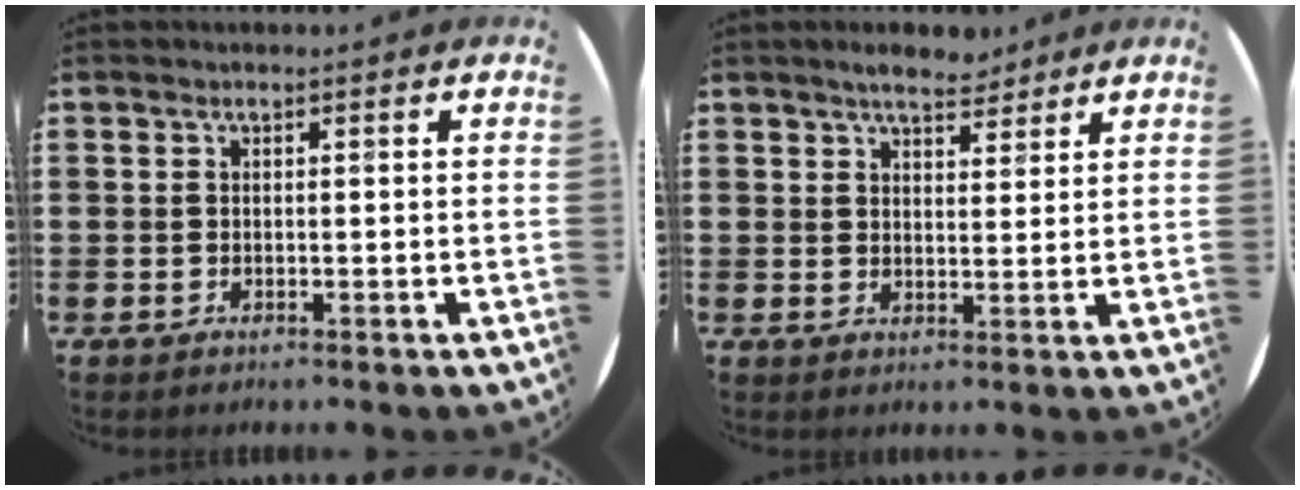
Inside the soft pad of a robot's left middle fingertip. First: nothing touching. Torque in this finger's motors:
{"motor_torque": [0.76, -0.70, 0.08, 0.09]}